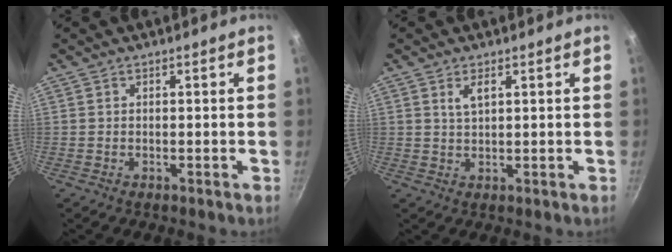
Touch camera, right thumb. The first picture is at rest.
{"total": 2.5, "force": [1.2, 1.0, 1.9], "torque": [-0.037, -0.003, 0.027]}